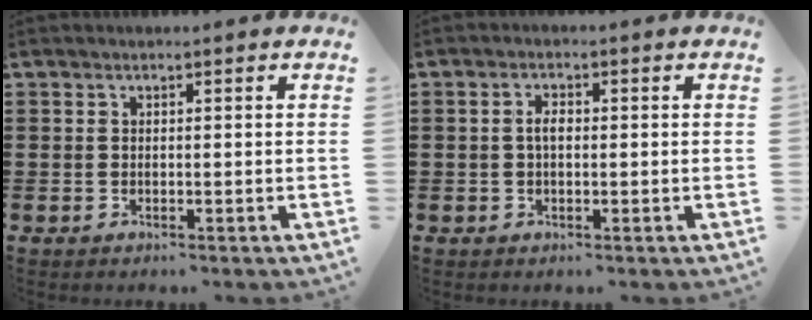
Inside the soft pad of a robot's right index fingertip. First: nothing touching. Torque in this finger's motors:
{"motor_torque": [0.35, -0.26, 0.24, 0.04]}